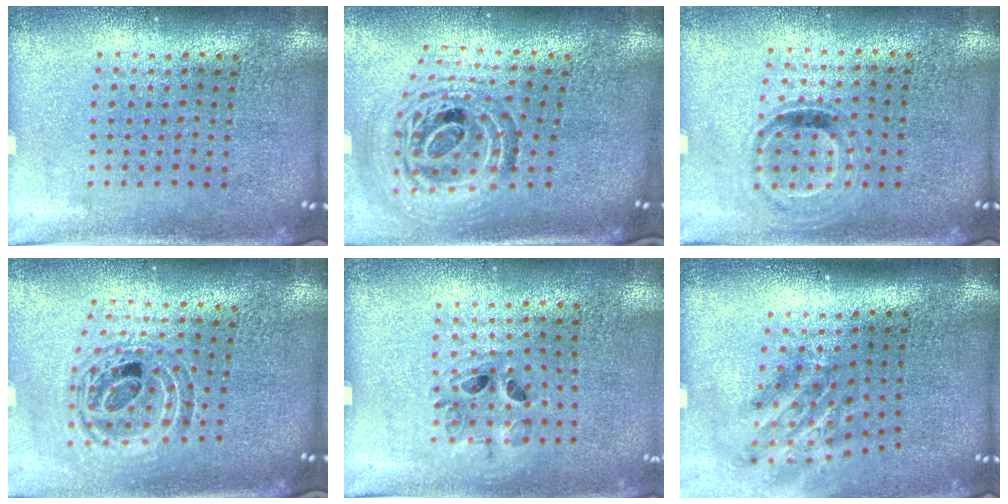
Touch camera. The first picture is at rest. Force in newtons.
{"total": 1.6, "press": 1.3, "slide": 0.9}
{"total": 1.0, "press": 0.8, "slide": 0.6}
{"total": 0.9, "press": 0.9, "slide": 0.2}
{"total": 0.9, "press": 0.9, "slide": 0.3}
{"total": 1.9, "press": 1.2, "slide": 1.5}